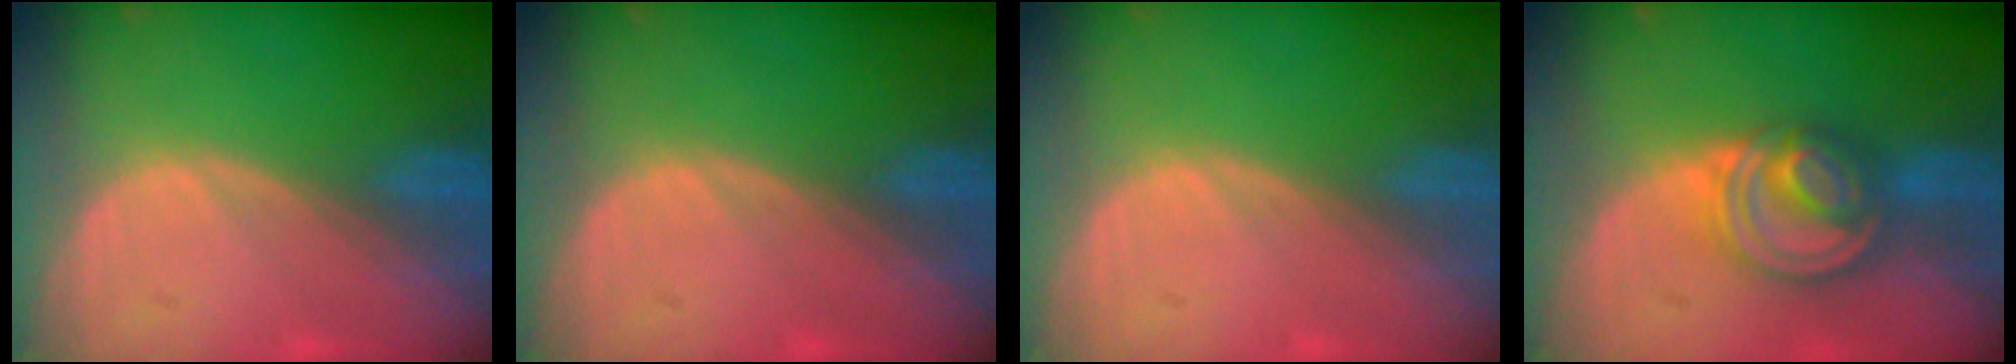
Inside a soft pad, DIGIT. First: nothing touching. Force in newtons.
{"total": 0.0}
{"total": 0.0}
{"total": 8.2, "press": 6.9, "slide": 4.4}